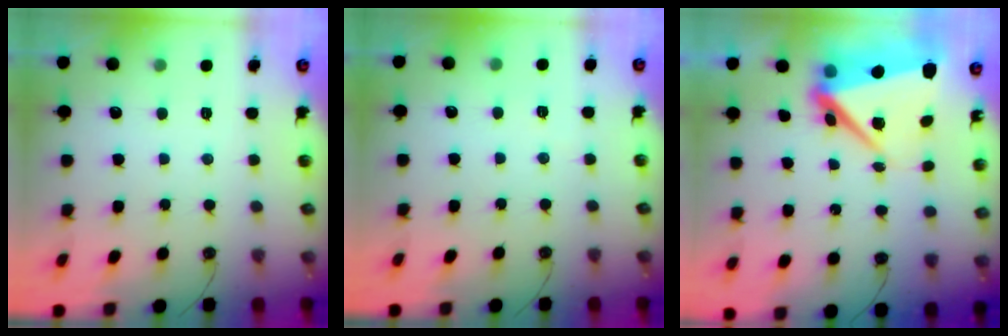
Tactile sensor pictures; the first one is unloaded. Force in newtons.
{"total": 2.5, "press": 1.1, "slide": 2.2}
{"total": 10.2, "press": 8.8, "slide": 5.2}